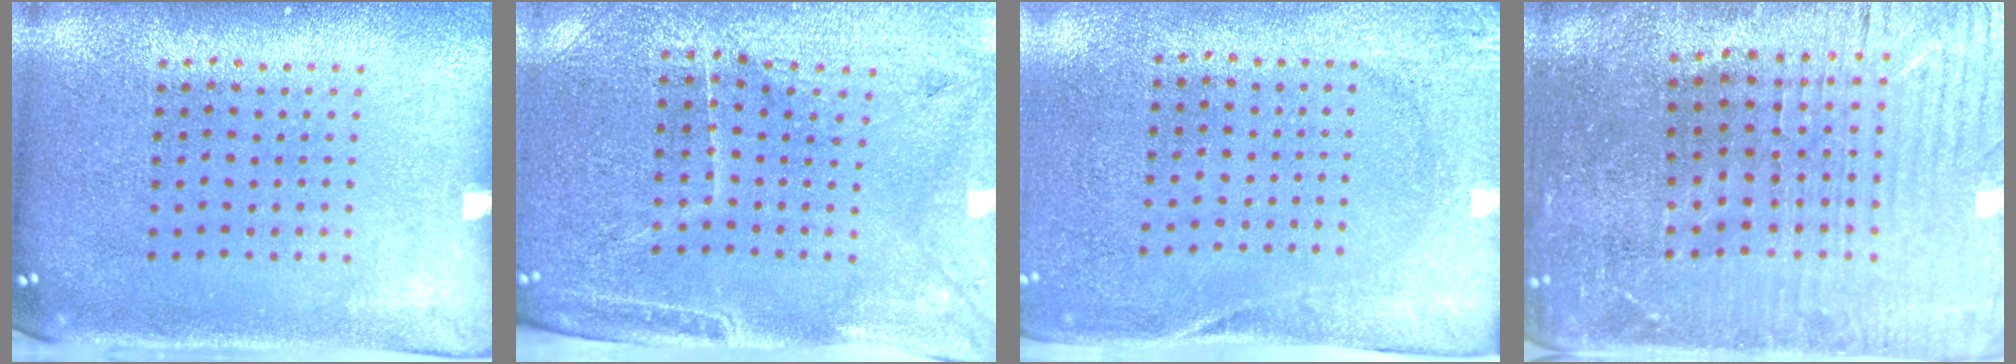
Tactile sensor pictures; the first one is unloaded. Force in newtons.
{"total": 3.3, "press": 3.1, "slide": 1.0}
{"total": 2.7, "press": 2.1, "slide": 1.7}
{"total": 2.7, "press": 2.6, "slide": 0.6}